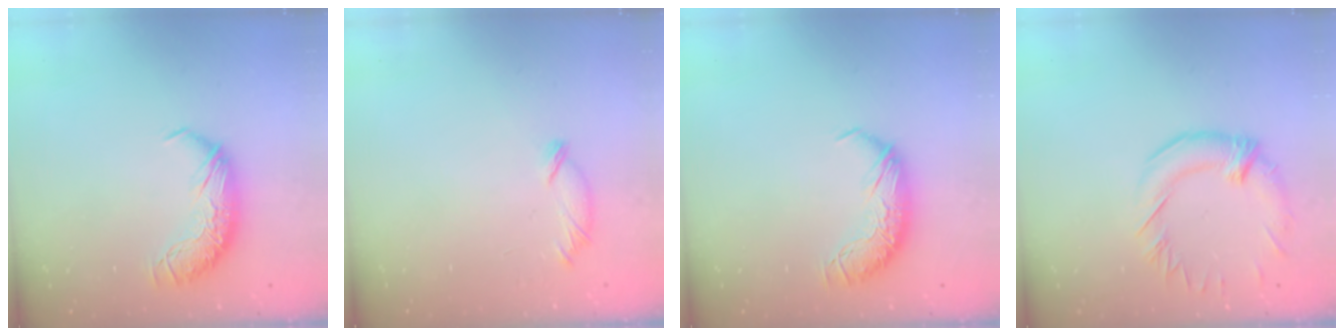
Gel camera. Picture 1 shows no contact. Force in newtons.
{"total": 5.7, "press": 5.6, "slide": 0.8}
{"total": 0.0}
{"total": 2.1, "press": 1.3, "slide": 1.6}